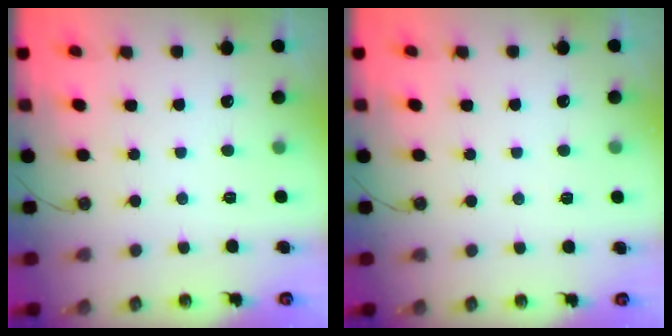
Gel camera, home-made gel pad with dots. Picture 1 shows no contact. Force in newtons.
{"total": 2.8, "press": 2.2, "slide": 1.6}